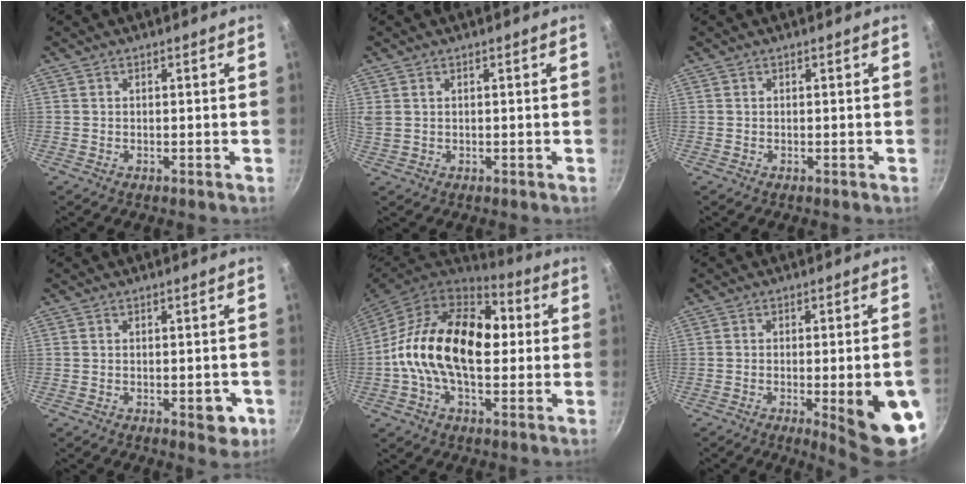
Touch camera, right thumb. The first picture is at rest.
{"total": 2.3, "force": [1.1, 1.5, 1.3], "torque": [-0.022, 0.002, 0.027]}
{"total": 0.0}
{"total": 4.9, "force": [-1.7, 2.4, 3.9], "torque": [-0.030, 0.008, -0.018]}
{"total": 22.2, "force": [1.1, 13.4, 17.6], "torque": [-0.271, 0.030, -0.004]}
{"total": 14.5, "force": [-4.3, 3.3, 13.4], "torque": [-0.147, 0.013, -0.048]}